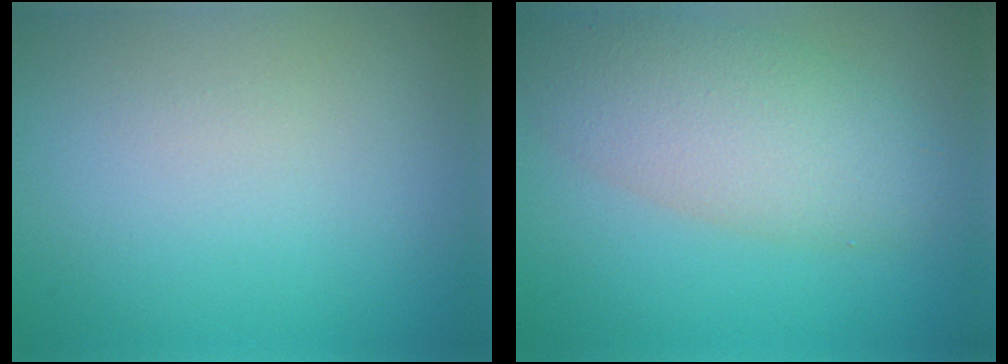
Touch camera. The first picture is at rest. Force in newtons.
{"total": 6.3, "press": 6.3, "slide": 0.4}